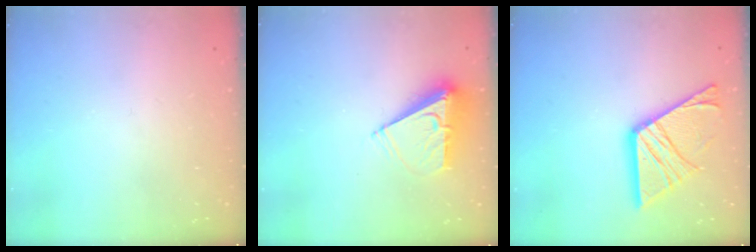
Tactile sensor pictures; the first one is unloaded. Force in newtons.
{"total": 7.5, "press": 7.5, "slide": 0.5}
{"total": 17.2, "press": 17.1, "slide": 1.7}